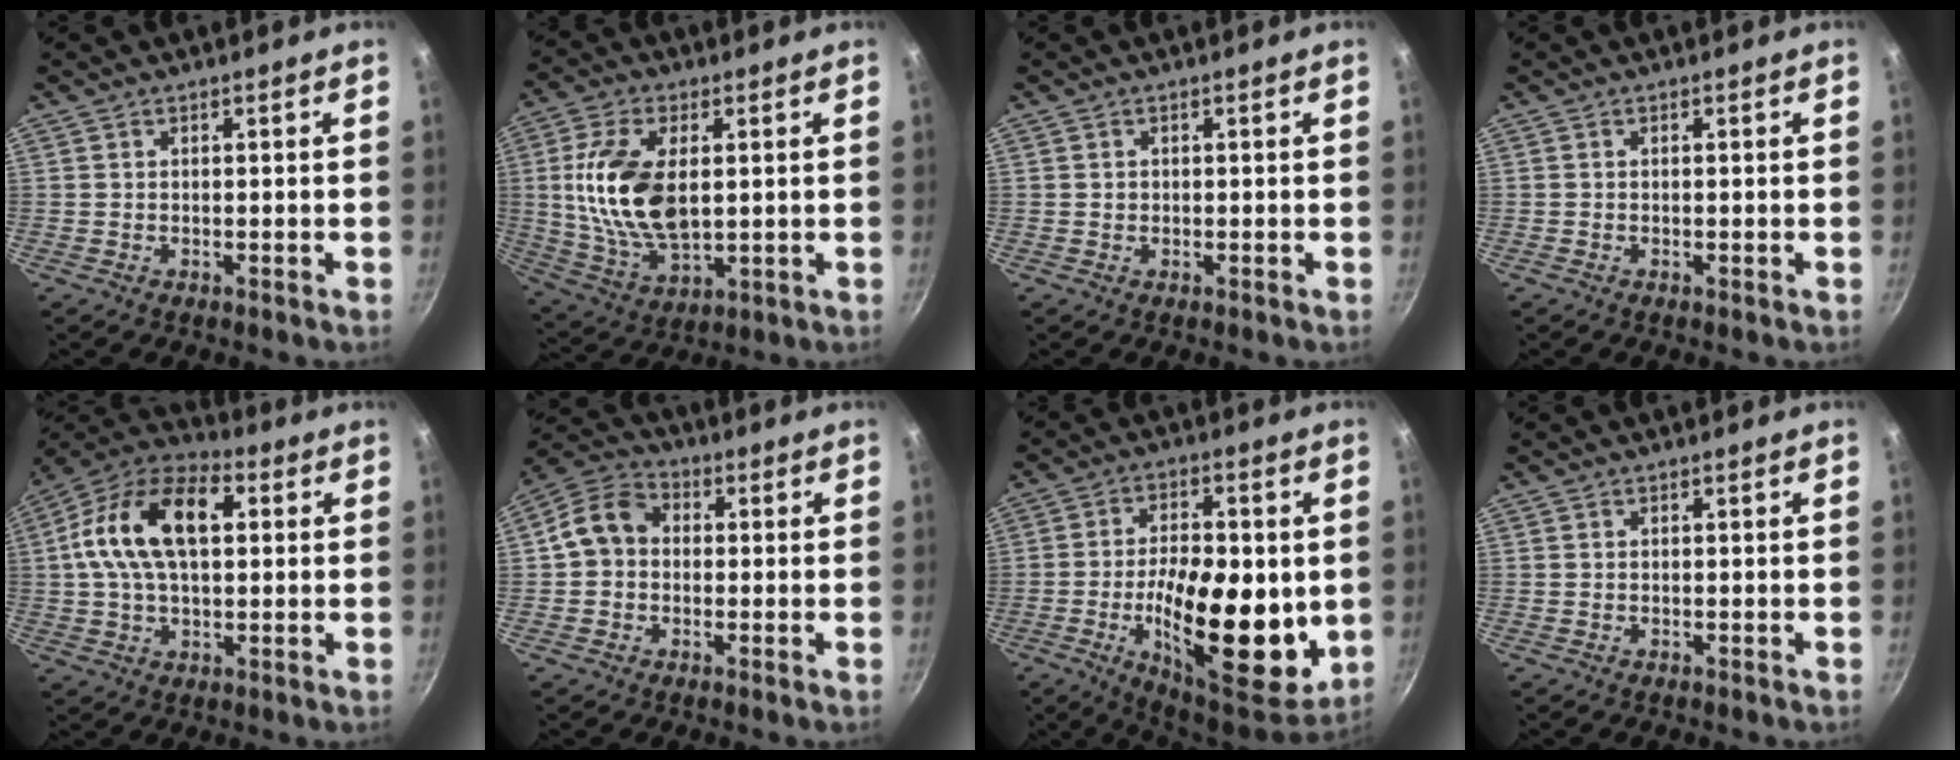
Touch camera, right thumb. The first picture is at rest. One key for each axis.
{"total": 16.1, "fx": 2.0, "fy": 8.9, "fz": 13.3, "tx": -0.248, "ty": -0.008, "tz": 0.044}
{"total": 1.4, "fx": -0.2, "fy": 1.3, "fz": 0.5, "tx": -0.001, "ty": 0.003, "tz": -0.005}
{"total": 0.0}
{"total": 18.5, "fx": 3.3, "fy": 10.8, "fz": 14.7, "tx": -0.247, "ty": 0.029, "tz": 0.038}
{"total": 8.8, "fx": 0.2, "fy": 7.3, "fz": 4.9, "tx": -0.063, "ty": 0.024, "tz": -0.019}
{"total": 22.5, "fx": -2.8, "fy": 9.9, "fz": 20.0, "tx": -0.289, "ty": -0.011, "tz": -0.042}
{"total": 0.0}